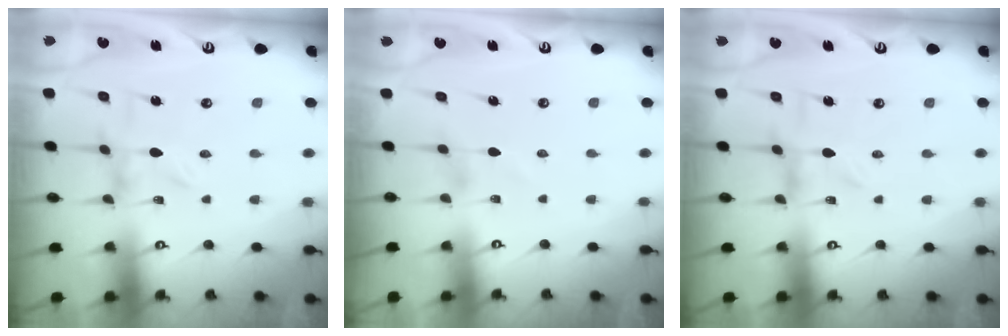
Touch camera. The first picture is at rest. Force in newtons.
{"total": 0.0}
{"total": 2.9, "press": 2.9, "slide": 0.4}